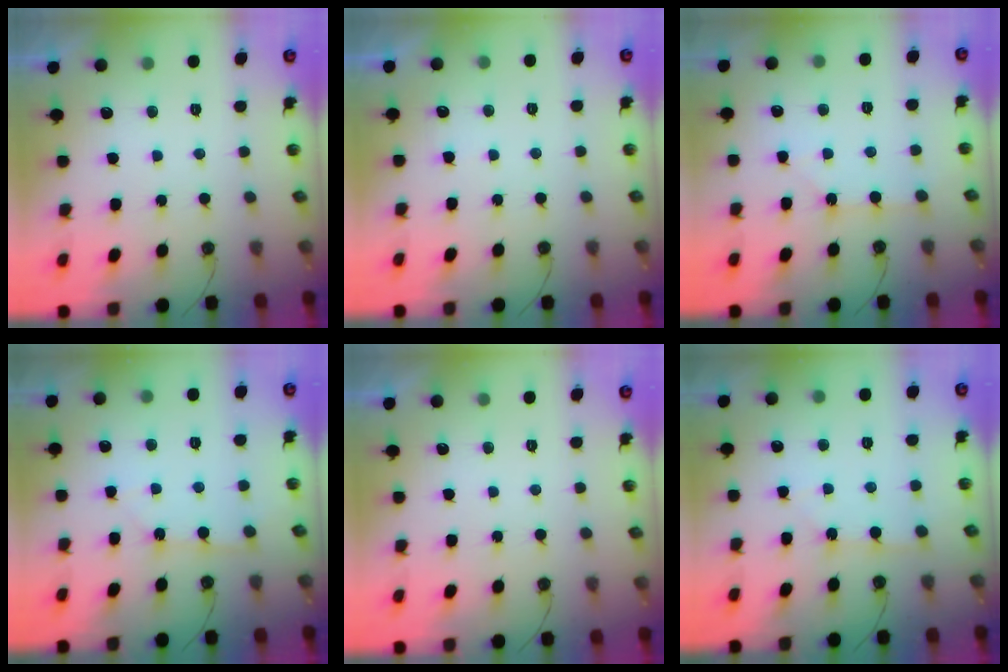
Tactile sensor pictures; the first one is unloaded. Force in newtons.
{"total": 2.9, "press": 2.9, "slide": 0.5}
{"total": 0.9, "press": 0.8, "slide": 0.2}
{"total": 3.6, "press": 3.5, "slide": 0.5}
{"total": 0.0}
{"total": 2.3, "press": 2.3, "slide": 0.3}